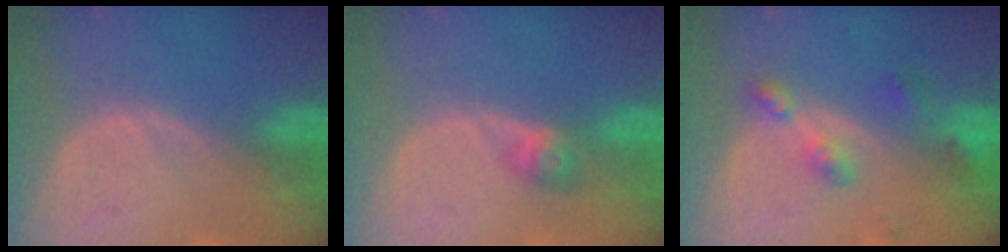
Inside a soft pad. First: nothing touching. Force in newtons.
{"total": 2.8, "press": 2.6, "slide": 1.2}
{"total": 5.3, "press": 4.7, "slide": 2.5}